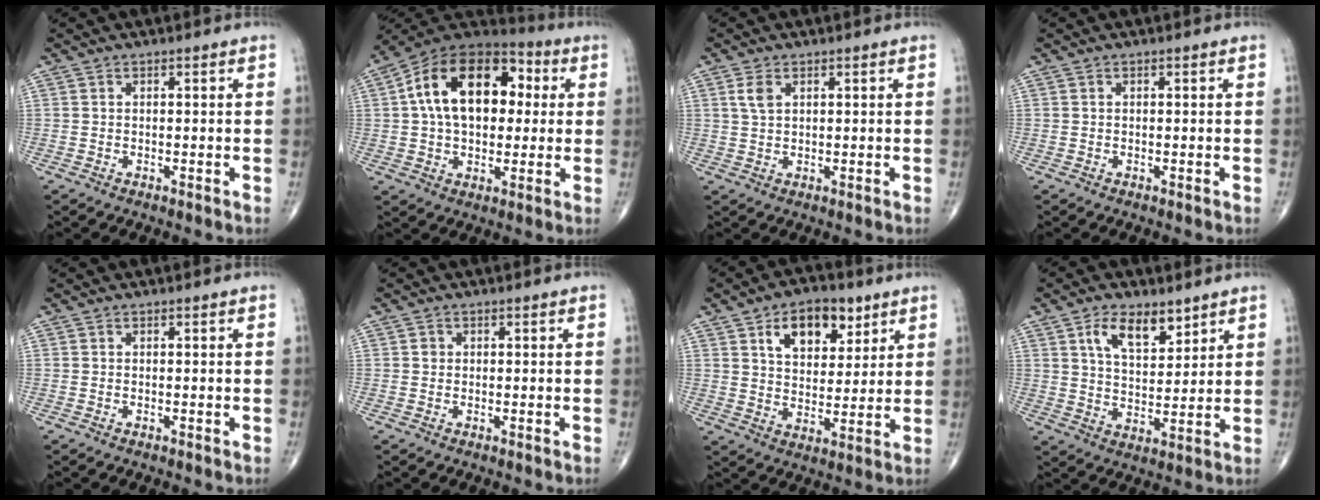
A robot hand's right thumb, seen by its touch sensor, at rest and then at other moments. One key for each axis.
{"total": 20.5, "fx": 3.5, "fy": 12.9, "fz": 15.5, "tx": -0.225, "ty": 0.028, "tz": 0.048}
{"total": 2.8, "fx": 1.2, "fy": 1.6, "fz": 2.0, "tx": -0.040, "ty": 0.003, "tz": 0.027}
{"total": 0.0}
{"total": 0.0}
{"total": 0.9, "fx": 0.1, "fy": 0.8, "fz": 0.2, "tx": 0.001, "ty": 0.002, "tz": 0.001}
{"total": 12.2, "fx": 6.0, "fy": 7.3, "fz": 7.6, "tx": -0.081, "ty": -0.025, "tz": 0.097}
{"total": 9.2, "fx": 5.2, "fy": 4.7, "fz": 5.9, "tx": -0.081, "ty": -0.030, "tz": 0.096}